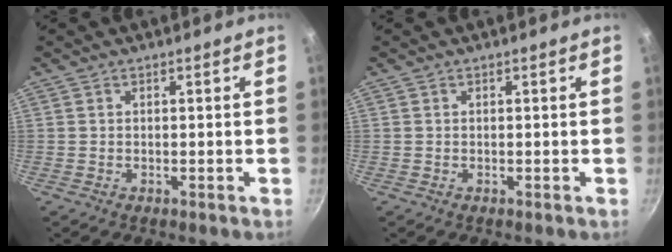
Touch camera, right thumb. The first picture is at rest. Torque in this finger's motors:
{"motor_torque": [-0.02, 0.02, 0.00, 0.00, 0.00]}